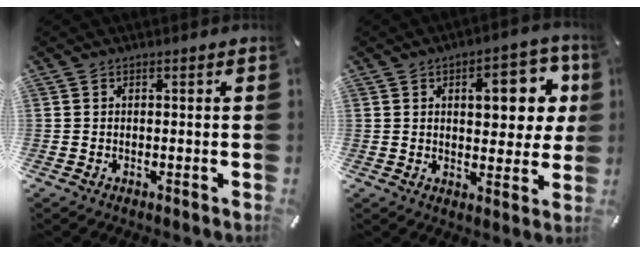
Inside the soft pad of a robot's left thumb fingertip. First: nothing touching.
{"total": 12.9, "force": [3.9, 6.9, 10.2], "torque": [-0.121, -0.006, 0.057]}